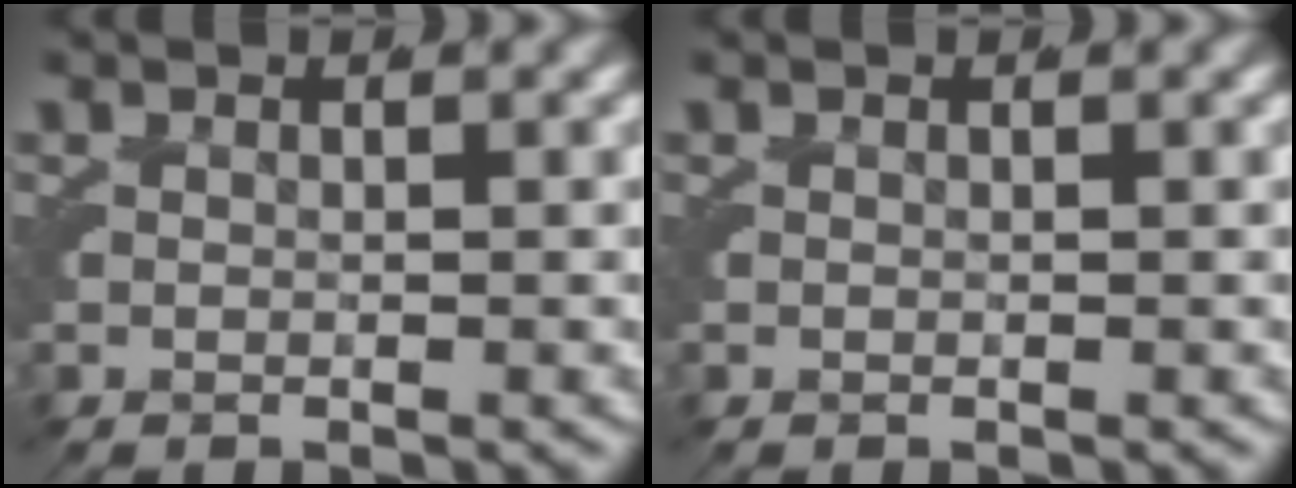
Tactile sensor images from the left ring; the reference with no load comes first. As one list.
[{"total": 0.0}]